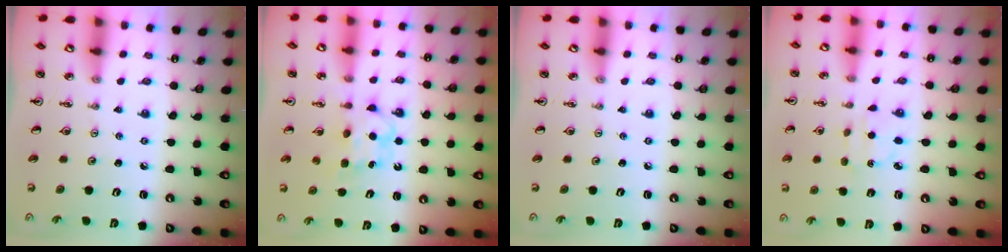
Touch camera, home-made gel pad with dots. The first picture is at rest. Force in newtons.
{"total": 6.0, "press": 5.9, "slide": 0.7}
{"total": 0.0}
{"total": 3.2, "press": 3.2, "slide": 0.4}